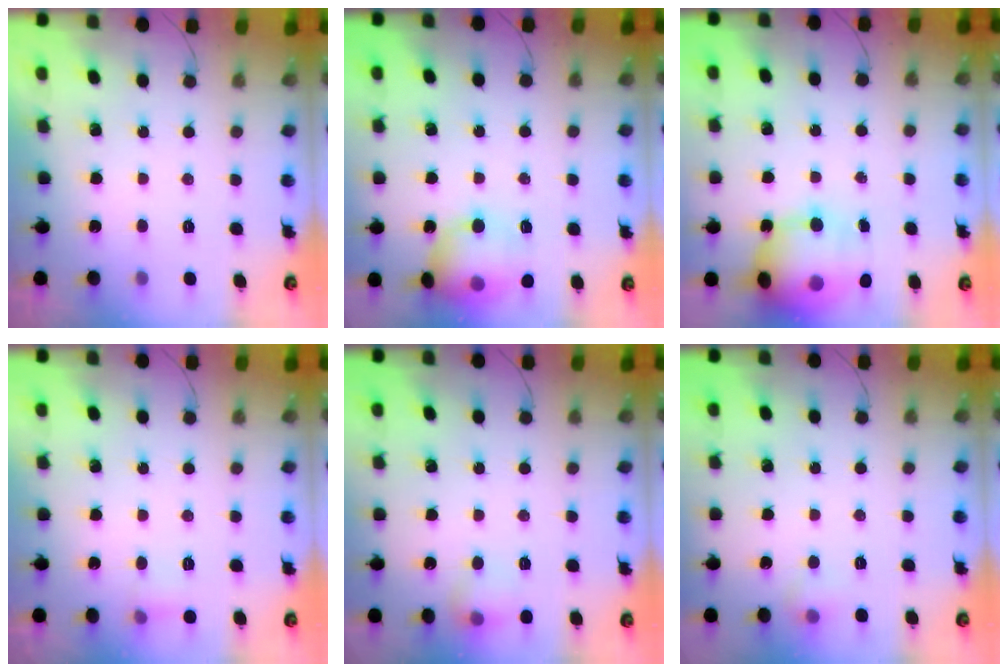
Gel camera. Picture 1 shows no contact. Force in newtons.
{"total": 13.6, "press": 13.4, "slide": 2.3}
{"total": 18.8, "press": 17.6, "slide": 6.4}
{"total": 5.4, "press": 5.3, "slide": 1.0}
{"total": 8.0, "press": 7.9, "slide": 1.4}
{"total": 5.3, "press": 5.1, "slide": 1.4}